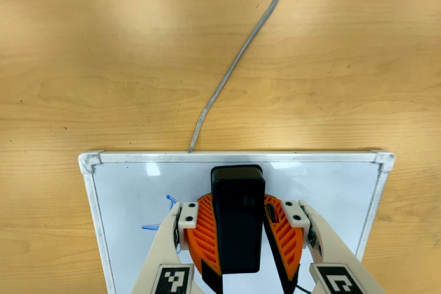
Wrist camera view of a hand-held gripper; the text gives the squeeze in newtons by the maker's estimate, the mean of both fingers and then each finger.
{"total": 11.6, "left": 13.1, "right": 10.2}